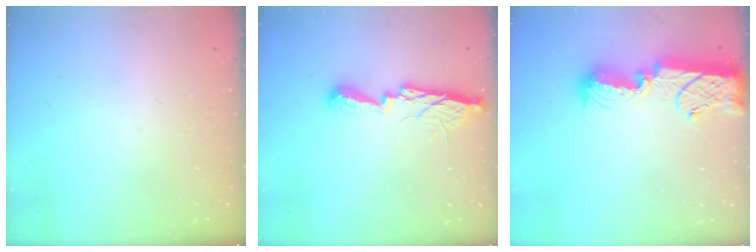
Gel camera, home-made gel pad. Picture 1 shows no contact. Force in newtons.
{"total": 11.0, "press": 11.0, "slide": 0.4}
{"total": 13.7, "press": 13.7, "slide": 1.0}